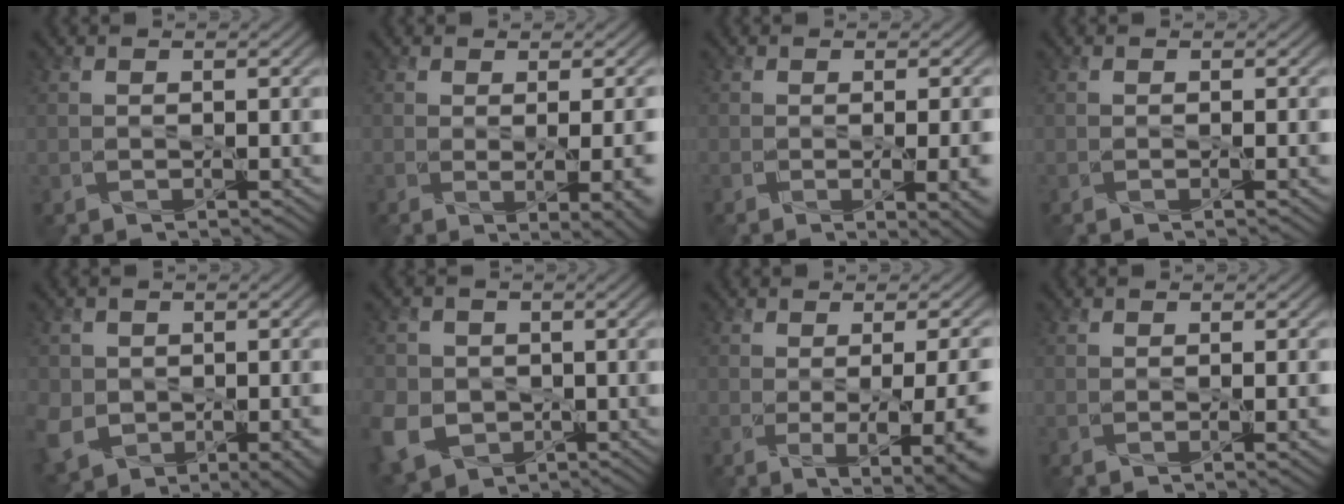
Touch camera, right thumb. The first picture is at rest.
{"total": 7.4, "force": [-1.0, 2.7, 6.8], "torque": [-0.071, -0.007, 0.001]}
{"total": 7.5, "force": [-1.7, 2.9, 6.7], "torque": [-0.071, -0.014, -0.003]}
{"total": 1.6, "force": [-0.3, 0.3, 1.5], "torque": [-0.022, -0.001, -0.008]}
{"total": 10.2, "force": [-3.0, 8.1, 5.3], "torque": [-0.110, -0.041, -0.038]}
{"total": 7.8, "force": [-2.1, 6.8, 3.3], "torque": [-0.105, -0.025, -0.056]}
{"total": 11.2, "force": [-2.0, 4.6, 10.1], "torque": [-0.103, -0.021, 0.000]}
{"total": 2.5, "force": [-0.3, 0.6, 2.4], "torque": [-0.036, 0.001, -0.007]}